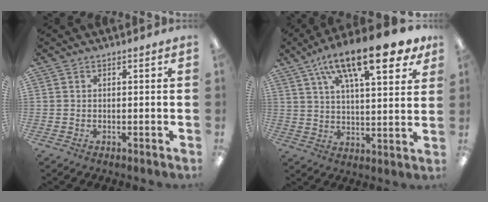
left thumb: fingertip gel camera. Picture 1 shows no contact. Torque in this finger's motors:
{"motor_torque": [0.43, 0.52, 1.93, -0.84, 0.14]}